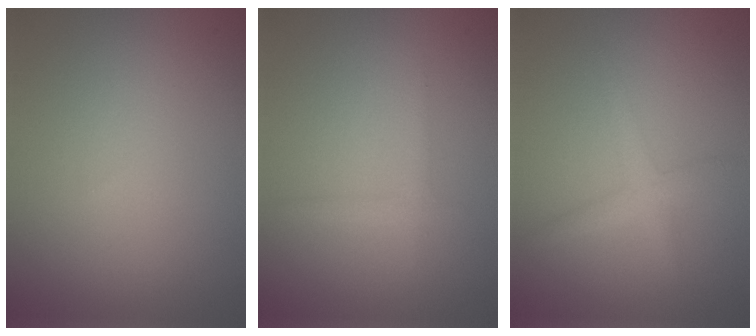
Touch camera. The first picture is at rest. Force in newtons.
{"total": 1.0, "press": 1.0, "slide": 0.1}
{"total": 2.0, "press": 2.0, "slide": 0.1}